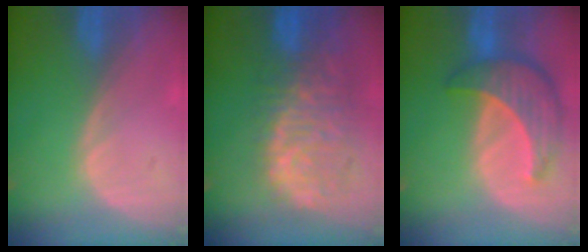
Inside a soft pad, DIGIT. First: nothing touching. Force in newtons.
{"total": 11.7, "press": 9.8, "slide": 6.4}
{"total": 8.7, "press": 7.8, "slide": 3.8}